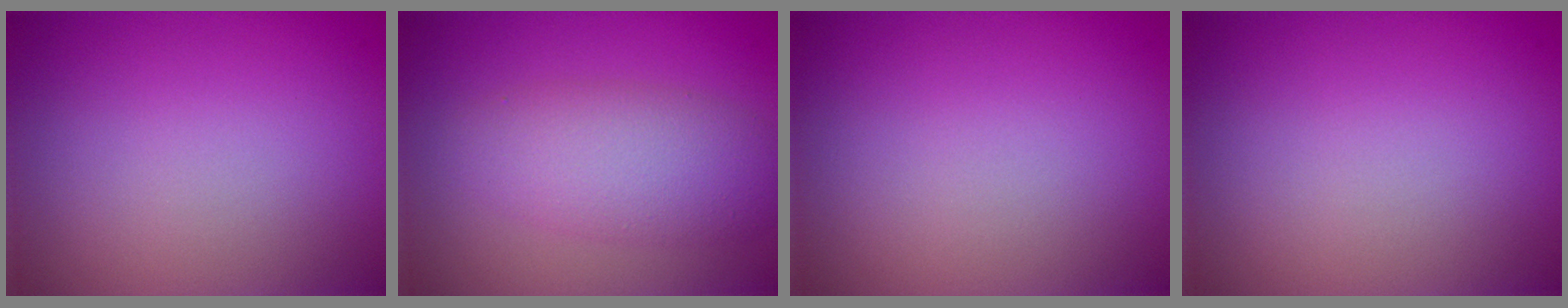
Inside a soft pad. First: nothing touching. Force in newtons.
{"total": 4.9, "press": 4.9, "slide": 0.4}
{"total": 0.0}
{"total": 0.0}